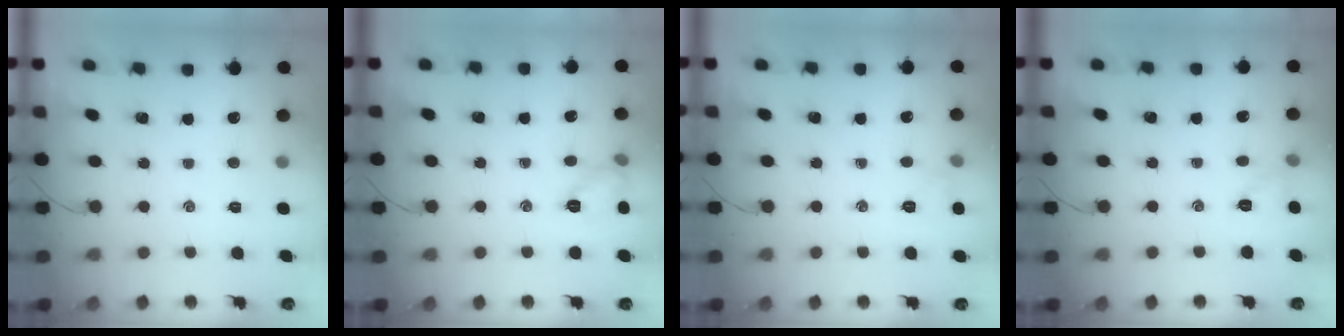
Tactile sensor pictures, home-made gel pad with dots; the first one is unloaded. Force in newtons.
{"total": 7.7, "press": 7.5, "slide": 1.5}
{"total": 4.3, "press": 4.1, "slide": 1.4}
{"total": 4.8, "press": 4.8, "slide": 0.2}